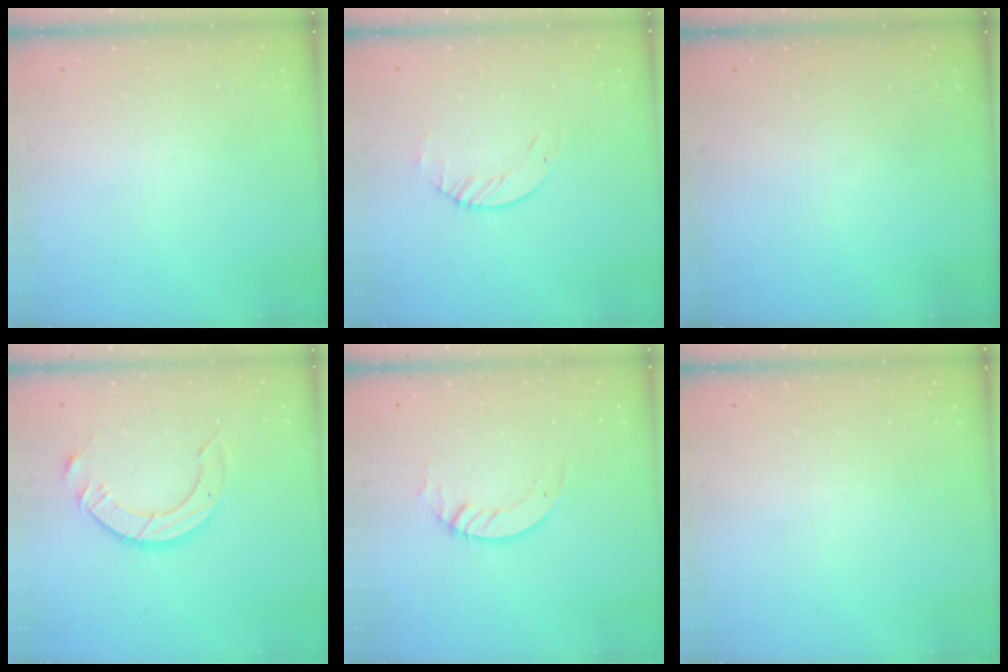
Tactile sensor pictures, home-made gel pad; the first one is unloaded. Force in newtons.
{"total": 1.7, "press": 1.7, "slide": 0.2}
{"total": 0.0}
{"total": 10.4, "press": 10.3, "slide": 0.9}
{"total": 3.3, "press": 3.3, "slide": 0.2}
{"total": 0.0}